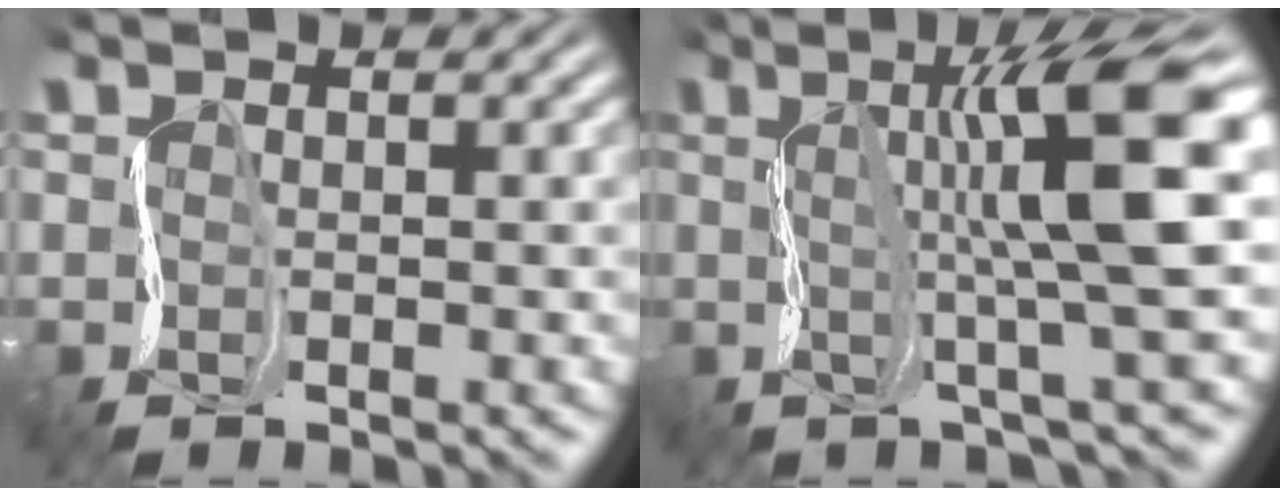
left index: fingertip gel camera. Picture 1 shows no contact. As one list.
[{"total": 9.7, "force": [1.7, 1.1, 9.5], "torque": [-0.123, 0.024, 0.027]}]